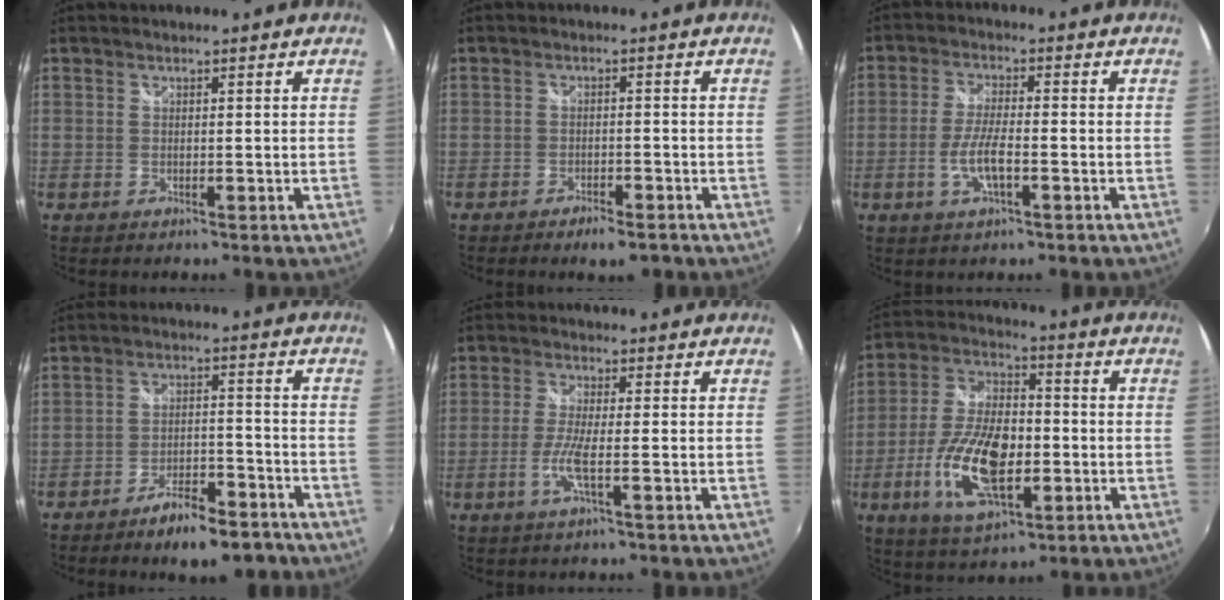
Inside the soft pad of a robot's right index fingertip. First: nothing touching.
{"total": 4.3, "force": [-3.4, 1.4, 2.3], "torque": [-0.054, -0.008, -0.052]}
{"total": 6.2, "force": [-2.2, 1.4, 5.6], "torque": [-0.119, -0.001, -0.041]}
{"total": 9.3, "force": [-7.2, 3.1, 4.9], "torque": [-0.096, 0.013, -0.106]}
{"total": 4.7, "force": [-1.8, -0.2, 4.3], "torque": [-0.096, -0.005, -0.037]}
{"total": 16.4, "force": [-4.5, 7.6, 13.8], "torque": [-0.287, -0.006, -0.078]}